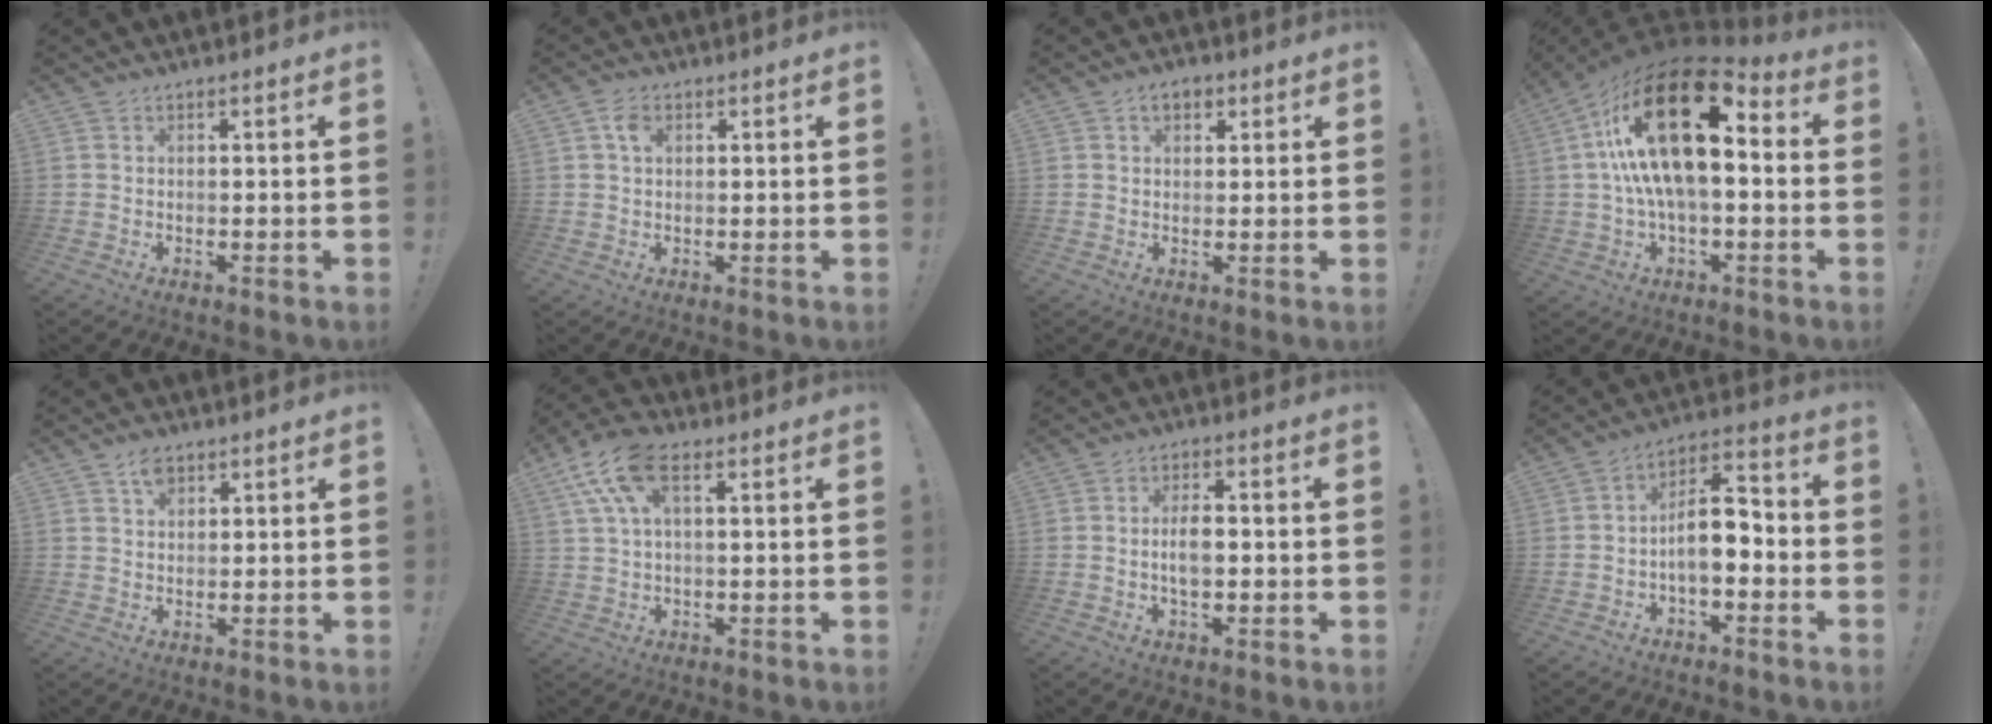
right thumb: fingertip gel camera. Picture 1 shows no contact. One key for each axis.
{"total": 2.8, "fx": 0.9, "fy": 1.9, "fz": 2.0, "tx": -0.039, "ty": 0.005, "tz": 0.015}
{"total": 4.2, "fx": 2.0, "fy": 2.8, "fz": 2.4, "tx": -0.031, "ty": 0.000, "tz": 0.033}
{"total": 24.5, "fx": 5.2, "fy": 10.6, "fz": 21.5, "tx": -0.390, "ty": -0.026, "tz": 0.087}
{"total": 3.5, "fx": 2.2, "fy": 2.1, "fz": 1.8, "tx": -0.024, "ty": -0.004, "tz": 0.038}
{"total": 11.3, "fx": 4.5, "fy": 5.3, "fz": 8.9, "tx": -0.176, "ty": 0.000, "tz": 0.087}
{"total": 5.3, "fx": -0.5, "fy": 2.5, "fz": 4.6, "tx": -0.080, "ty": 0.006, "tz": -0.011}
{"total": 10.1, "fx": -2.5, "fy": 5.1, "fz": 8.4, "tx": -0.137, "ty": 0.018, "tz": -0.044}